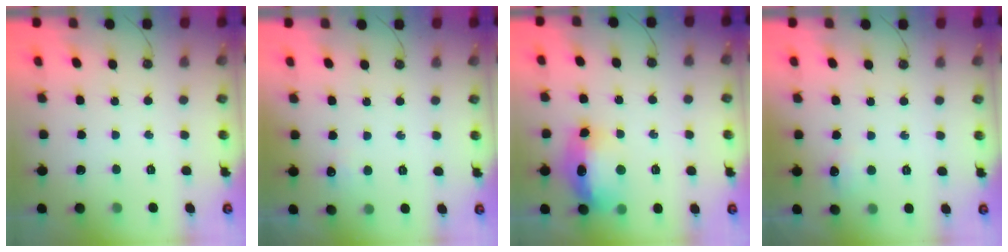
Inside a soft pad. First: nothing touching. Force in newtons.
{"total": 4.9, "press": 4.8, "slide": 0.6}
{"total": 13.9, "press": 13.8, "slide": 1.5}
{"total": 6.1, "press": 6.1, "slide": 0.7}